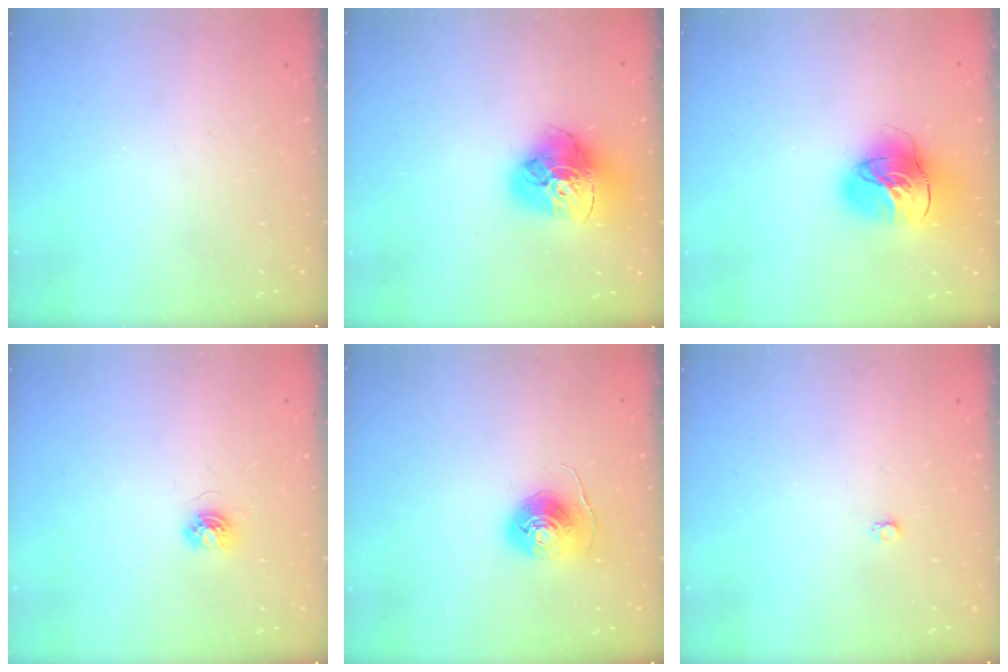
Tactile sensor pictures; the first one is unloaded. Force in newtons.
{"total": 16.4, "press": 16.4, "slide": 1.5}
{"total": 17.2, "press": 17.1, "slide": 2.0}
{"total": 4.5, "press": 4.4, "slide": 0.5}
{"total": 8.5, "press": 8.5, "slide": 0.3}
{"total": 2.2, "press": 2.2, "slide": 0.3}